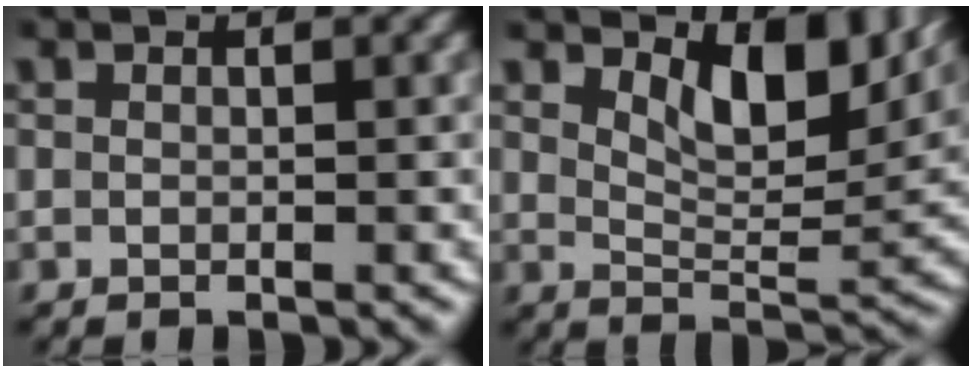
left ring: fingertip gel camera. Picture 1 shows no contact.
{"total": 7.3, "force": [4.2, 2.5, 5.4], "torque": [-0.077, -0.011, 0.067]}